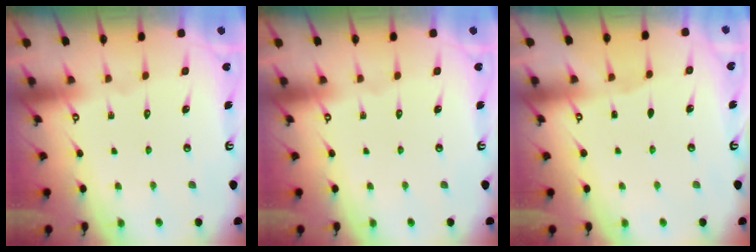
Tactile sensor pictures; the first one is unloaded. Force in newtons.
{"total": 0.0}
{"total": 1.6, "press": 1.5, "slide": 0.3}